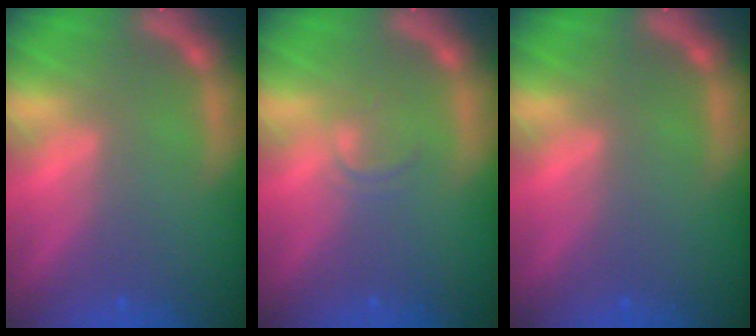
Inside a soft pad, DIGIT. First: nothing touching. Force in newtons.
{"total": 1.4}
{"total": 0.0}